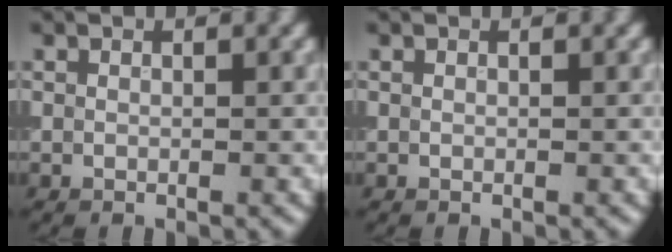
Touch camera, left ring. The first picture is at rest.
{"total": 0.0}